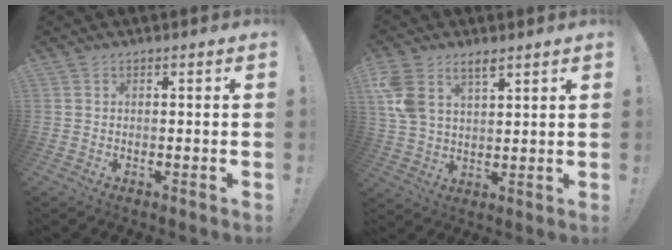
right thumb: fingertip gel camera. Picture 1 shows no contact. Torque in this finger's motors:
{"motor_torque": [1.18, 1.20, 0.38, 0.06, 0.16]}